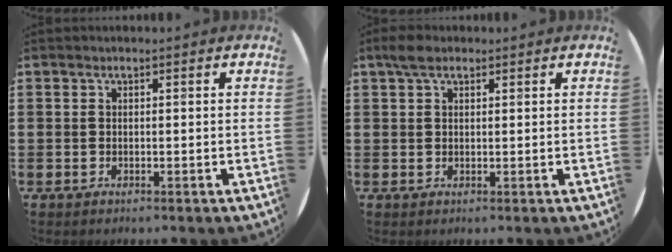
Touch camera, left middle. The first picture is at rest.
{"total": 2.2, "force": [1.5, 1.0, 1.2], "torque": [-0.018, 0.004, 0.026]}